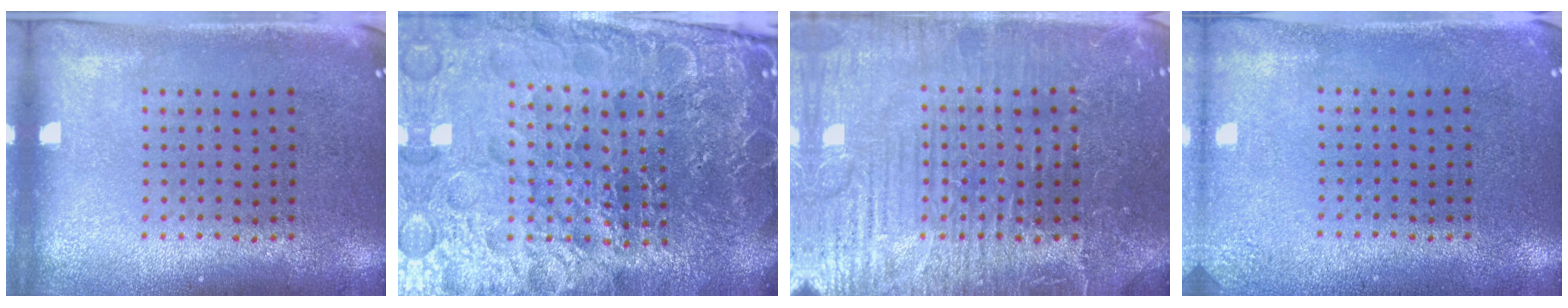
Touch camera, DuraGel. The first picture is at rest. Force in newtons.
{"total": 6.3, "press": 5.7, "slide": 2.8}
{"total": 4.7, "press": 4.7, "slide": 0.6}
{"total": 1.6, "press": 1.6, "slide": 0.2}